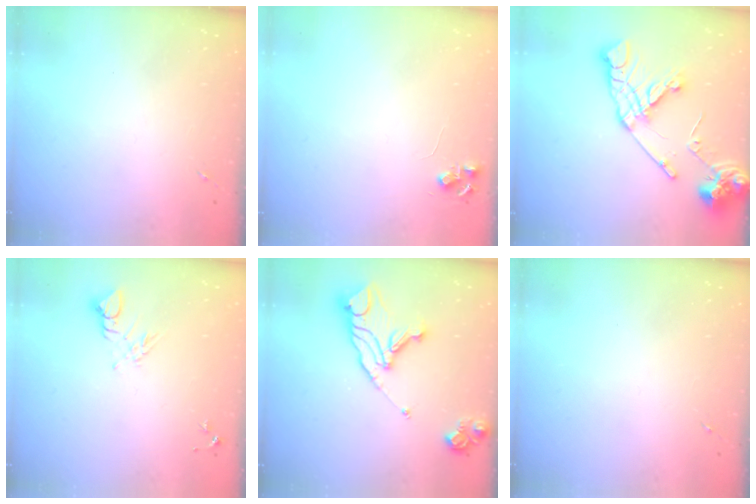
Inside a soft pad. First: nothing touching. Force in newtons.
{"total": 5.8, "press": 5.8, "slide": 0.8}
{"total": 16.3, "press": 16.2, "slide": 2.1}
{"total": 6.6, "press": 6.6, "slide": 0.5}
{"total": 15.4, "press": 15.3, "slide": 1.7}
{"total": 0.0}